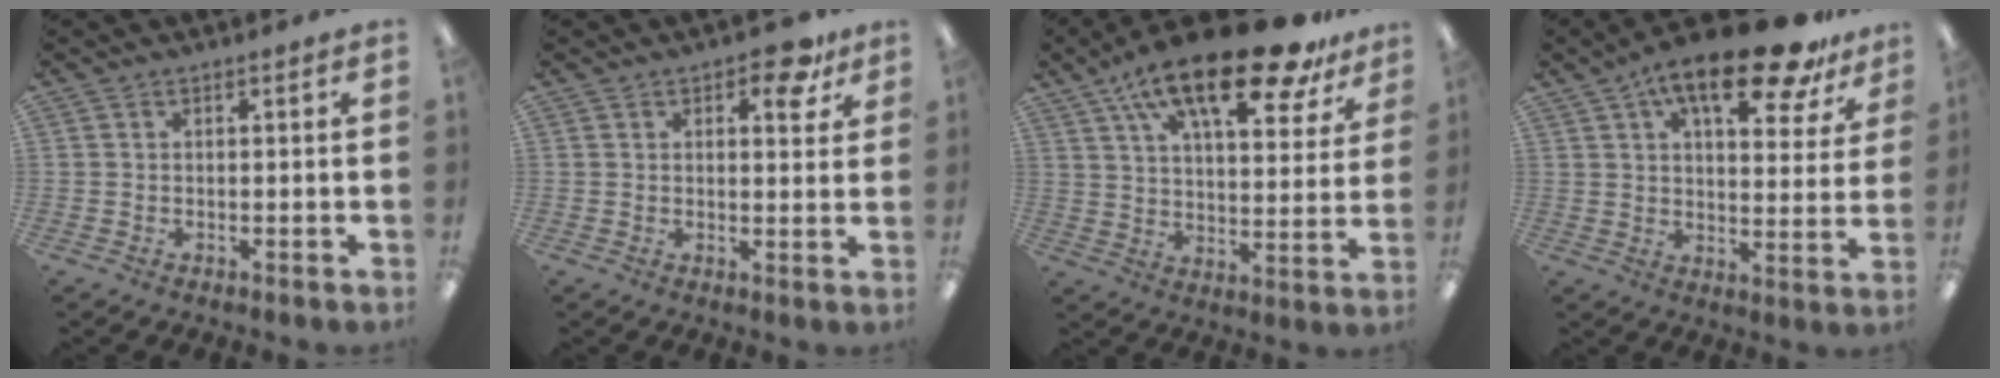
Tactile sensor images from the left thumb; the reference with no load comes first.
{"total": 8.0, "force": [4.7, 3.9, 5.2], "torque": [-0.056, -0.021, 0.075]}
{"total": 22.3, "force": [14.9, 7.4, 14.8], "torque": [-0.235, -0.080, 0.245]}
{"total": 18.5, "force": [11.9, 6.3, 12.6], "torque": [-0.189, -0.058, 0.190]}